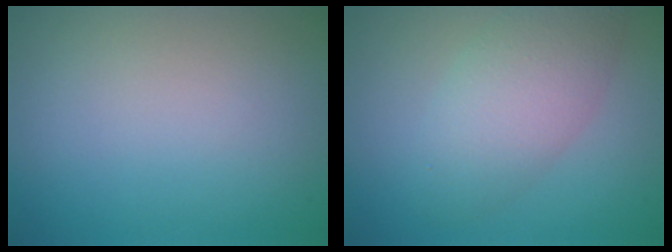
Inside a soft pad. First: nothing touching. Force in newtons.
{"total": 4.8, "press": 4.8, "slide": 0.0}